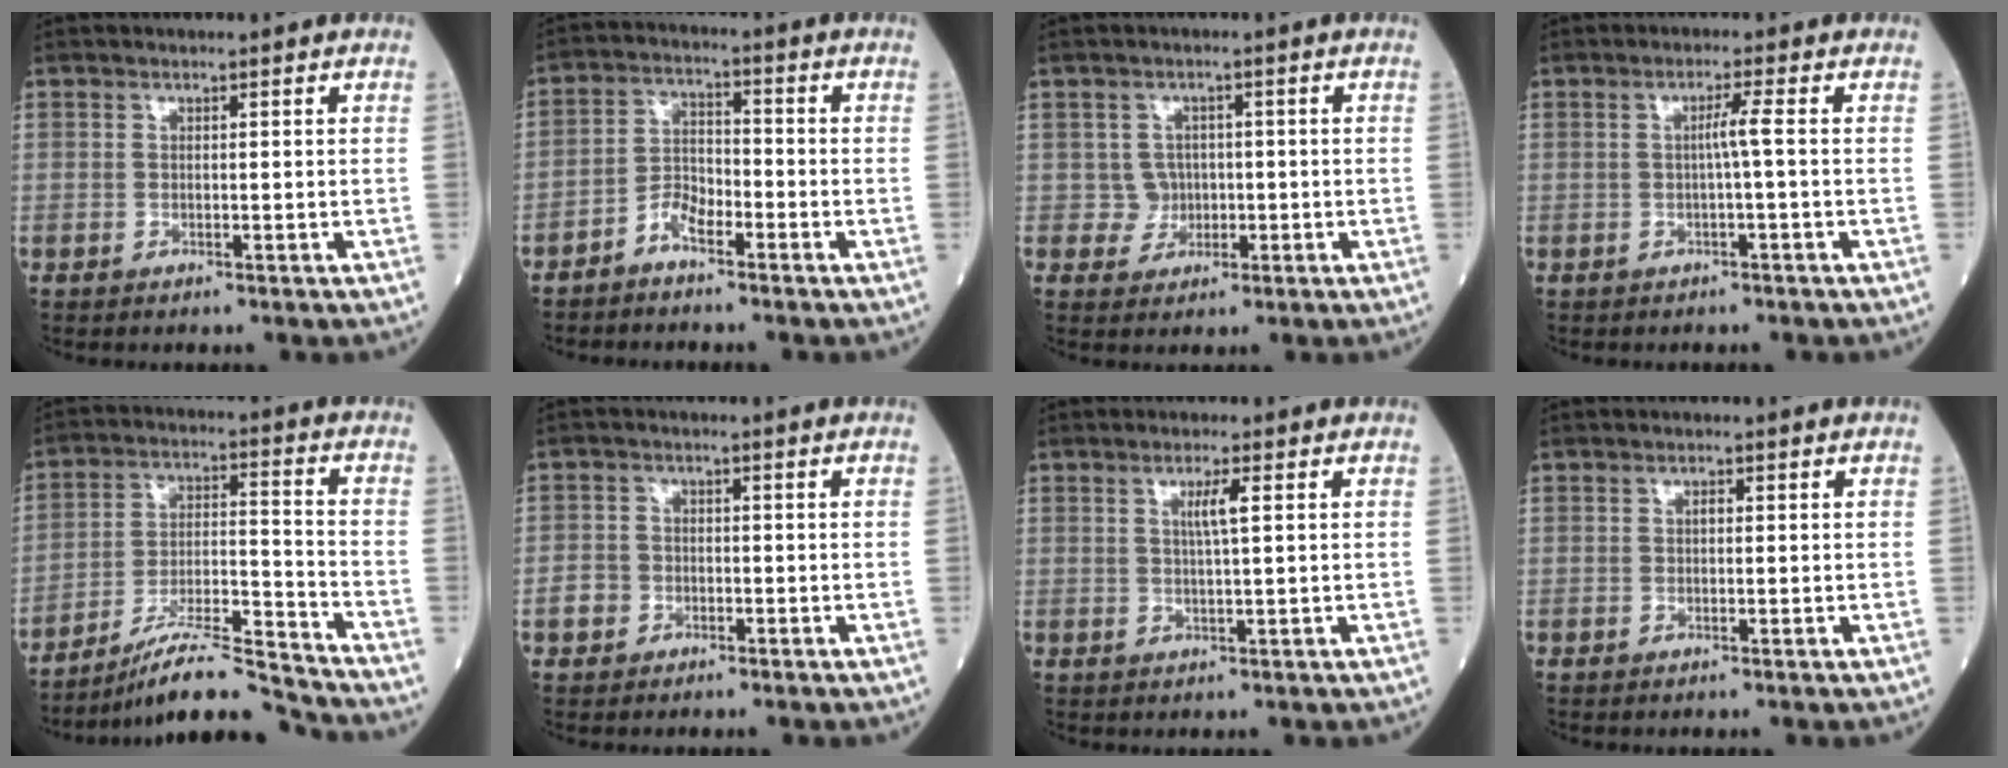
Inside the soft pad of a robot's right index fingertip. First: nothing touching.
{"total": 4.4, "force": [-3.1, 1.9, 2.4], "torque": [-0.045, 0.012, -0.063]}
{"total": 2.7, "force": [0.1, 2.7, 0.0], "torque": [0.011, 0.008, 0.004]}
{"total": 2.1, "force": [0.0, -0.8, 1.9], "torque": [-0.034, 0.002, -0.001]}
{"total": 12.5, "force": [-11.6, -0.5, 4.6], "torque": [-0.073, 0.020, -0.203]}
{"total": 2.9, "force": [-1.3, 2.5, 0.7], "torque": [-0.013, 0.009, -0.024]}
{"total": 2.7, "force": [1.1, -0.2, 2.5], "torque": [-0.044, -0.001, 0.020]}
{"total": 0.8, "force": [0.1, 0.4, 0.6], "torque": [-0.012, 0.002, 0.000]}